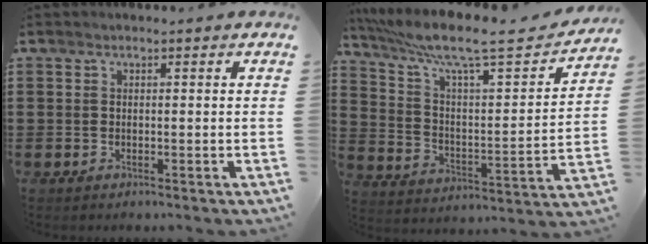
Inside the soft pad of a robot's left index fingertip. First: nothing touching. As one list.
[{"total": 10.2, "force": [7.9, 1.2, 6.4], "torque": [-0.146, -0.051, 0.126]}]